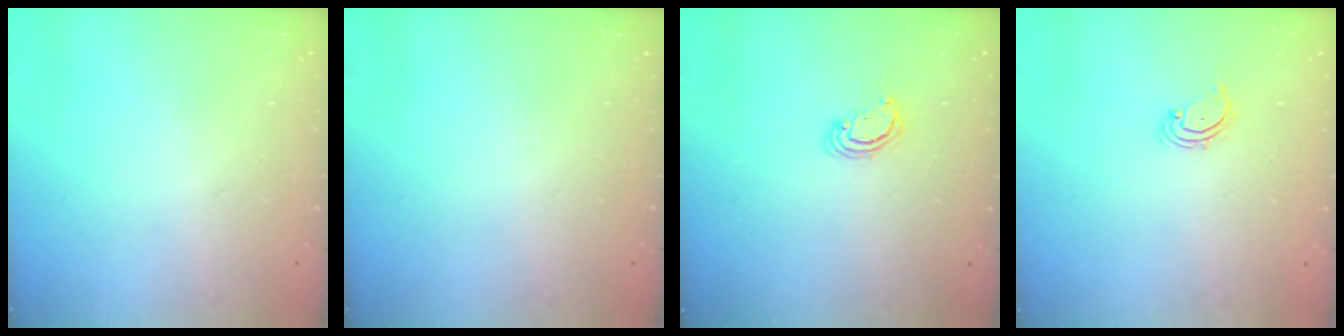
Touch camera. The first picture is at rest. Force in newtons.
{"total": 0.0}
{"total": 2.6, "press": 2.5, "slide": 0.3}
{"total": 1.7, "press": 1.6, "slide": 0.2}